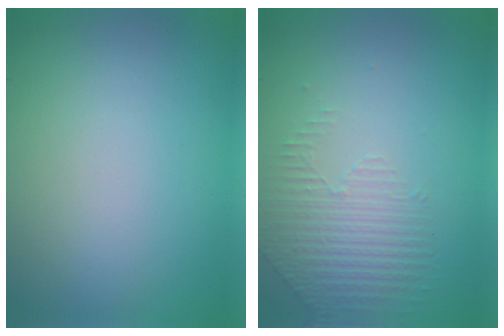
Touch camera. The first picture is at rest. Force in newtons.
{"total": 1.5, "press": 0.9, "slide": 1.2}